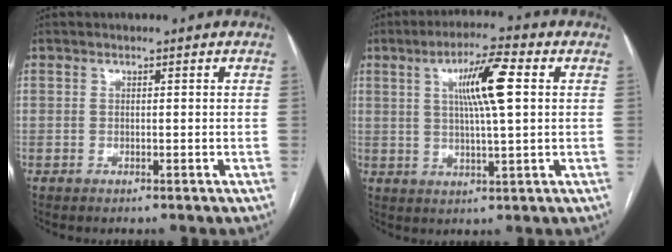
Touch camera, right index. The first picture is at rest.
{"total": 9.1, "force": [2.3, 0.6, 8.8], "torque": [-0.156, 0.009, 0.039]}